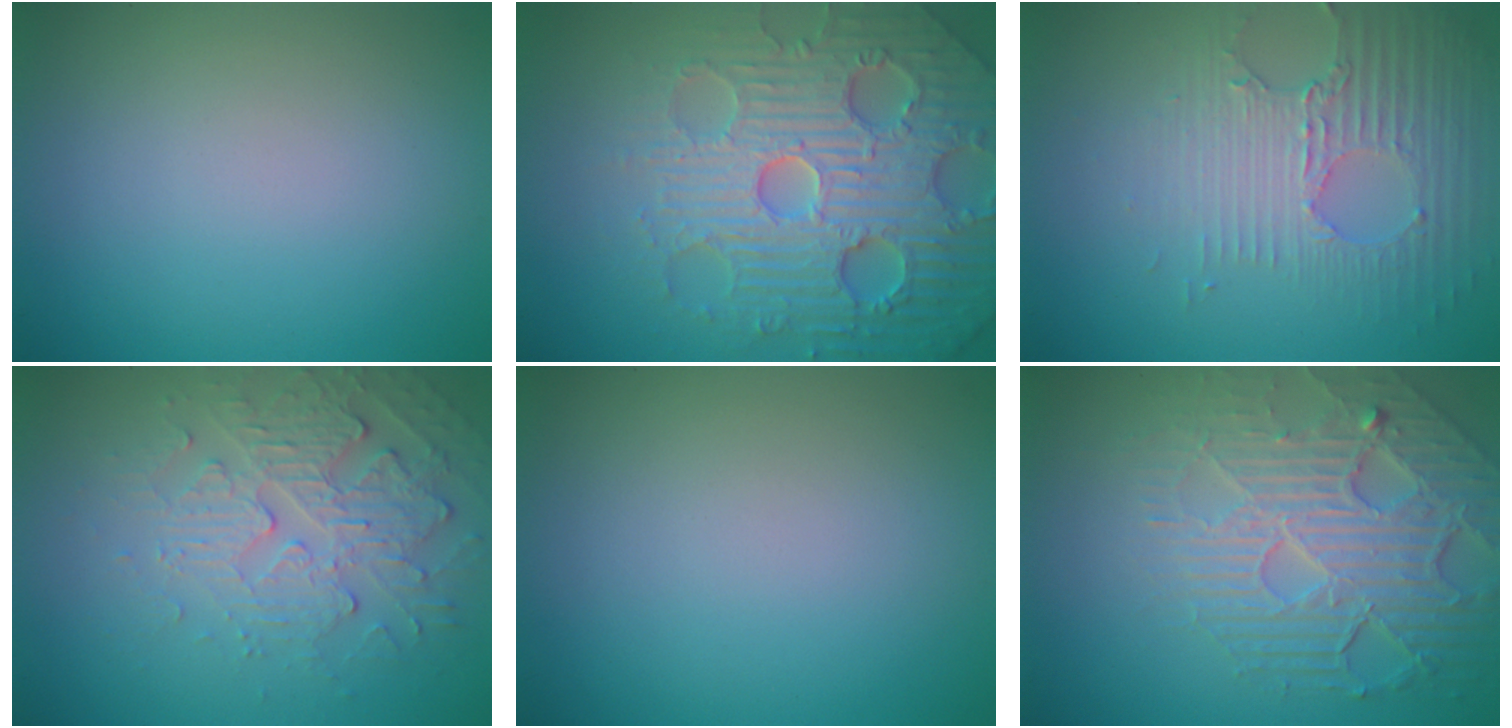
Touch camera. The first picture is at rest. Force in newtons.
{"total": 8.0, "press": 7.8, "slide": 1.7}
{"total": 3.5, "press": 3.3, "slide": 1.3}
{"total": 4.0, "press": 3.5, "slide": 2.0}
{"total": 0.0}
{"total": 7.5, "press": 5.4, "slide": 5.3}